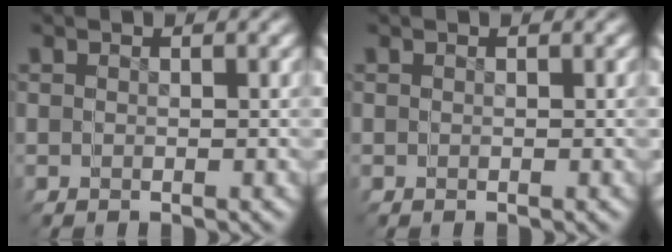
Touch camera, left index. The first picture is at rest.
{"total": 0.0}